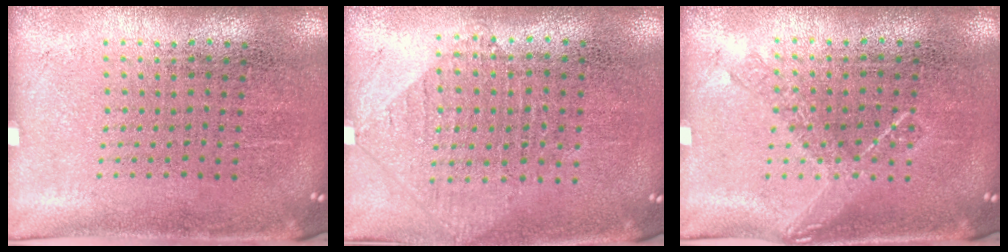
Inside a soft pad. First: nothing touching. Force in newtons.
{"total": 1.0, "press": 0.9, "slide": 0.3}
{"total": 0.9, "press": 0.8, "slide": 0.3}